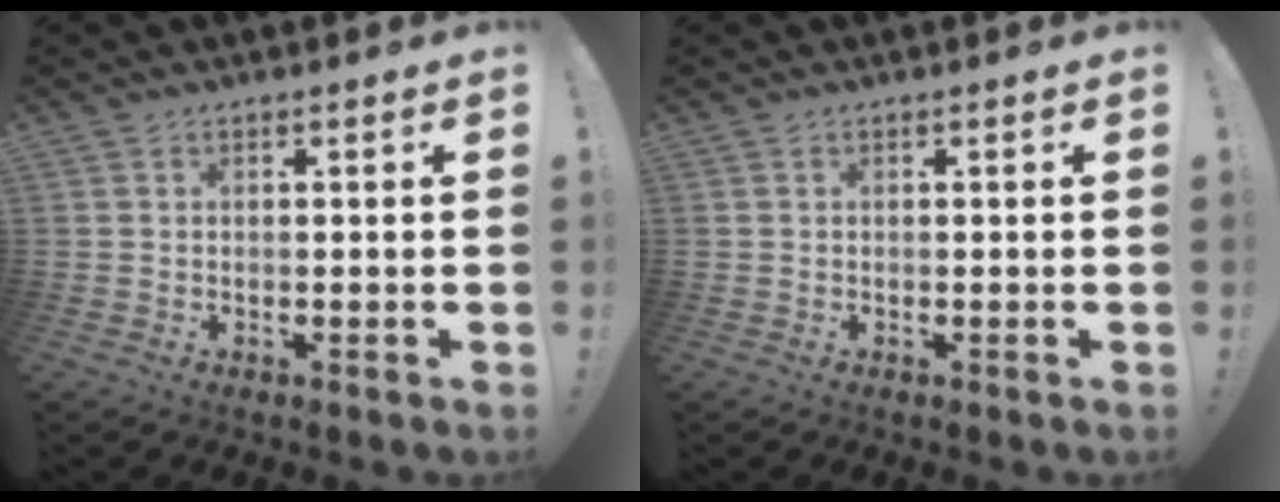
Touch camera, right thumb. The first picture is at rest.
{"total": 0.0}